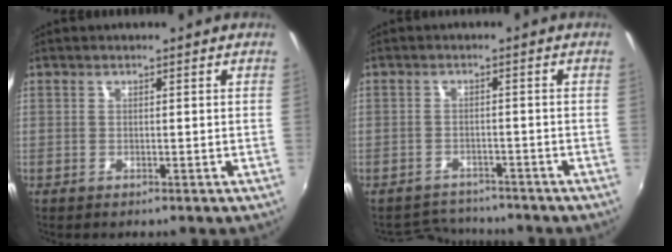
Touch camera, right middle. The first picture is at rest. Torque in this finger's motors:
{"motor_torque": [-0.79, -0.48, -0.08, -0.06]}